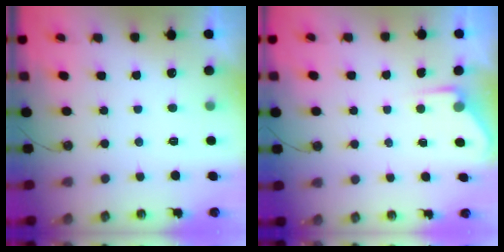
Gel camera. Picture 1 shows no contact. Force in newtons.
{"total": 3.4, "press": 3.4, "slide": 0.5}